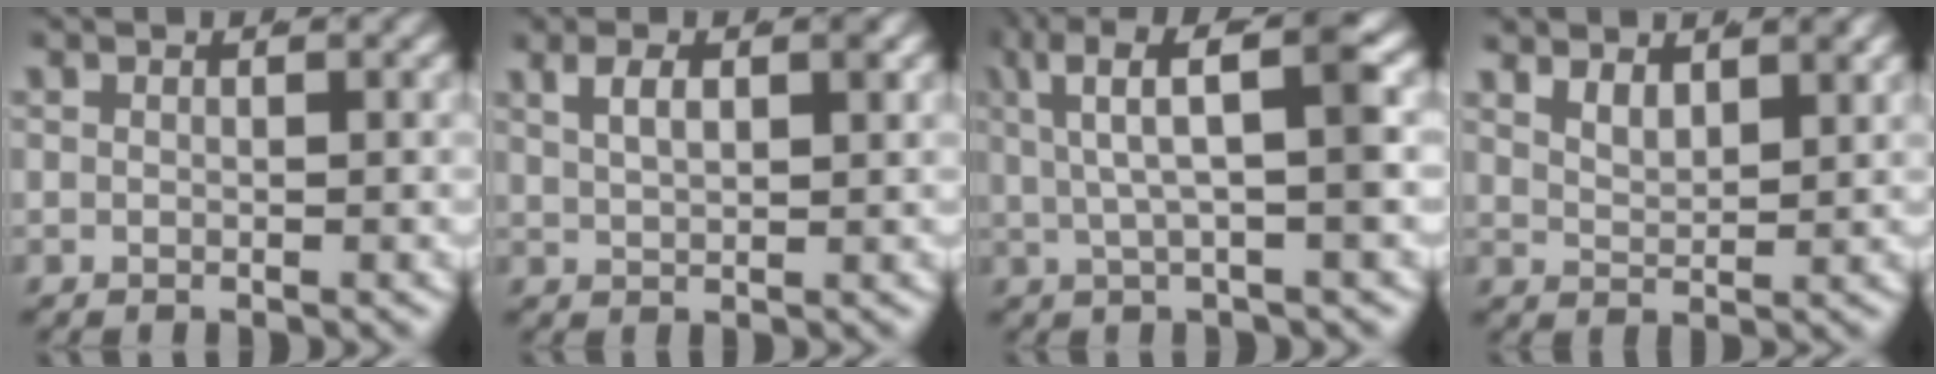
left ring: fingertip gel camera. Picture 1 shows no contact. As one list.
[{"total": 2.2, "force": [1.2, 0.4, 1.8], "torque": [-0.028, -0.003, 0.032]}, {"total": 8.3, "force": [2.8, 2.7, 7.3], "torque": [-0.111, 0.021, 0.038]}, {"total": 2.8, "force": [1.9, 1.1, 1.7], "torque": [-0.039, -0.013, 0.043]}]